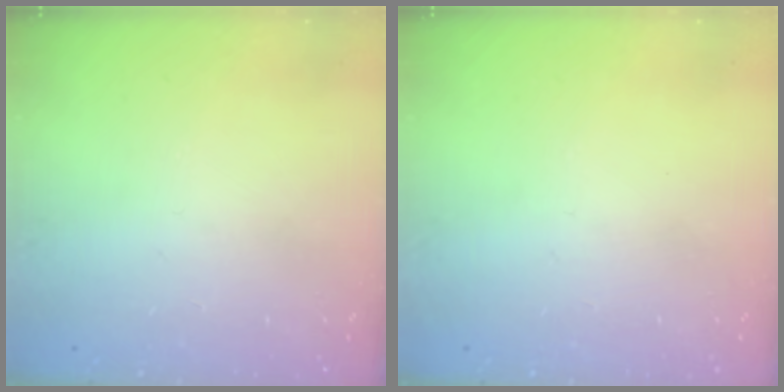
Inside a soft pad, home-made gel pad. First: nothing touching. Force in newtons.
{"total": 0.0}